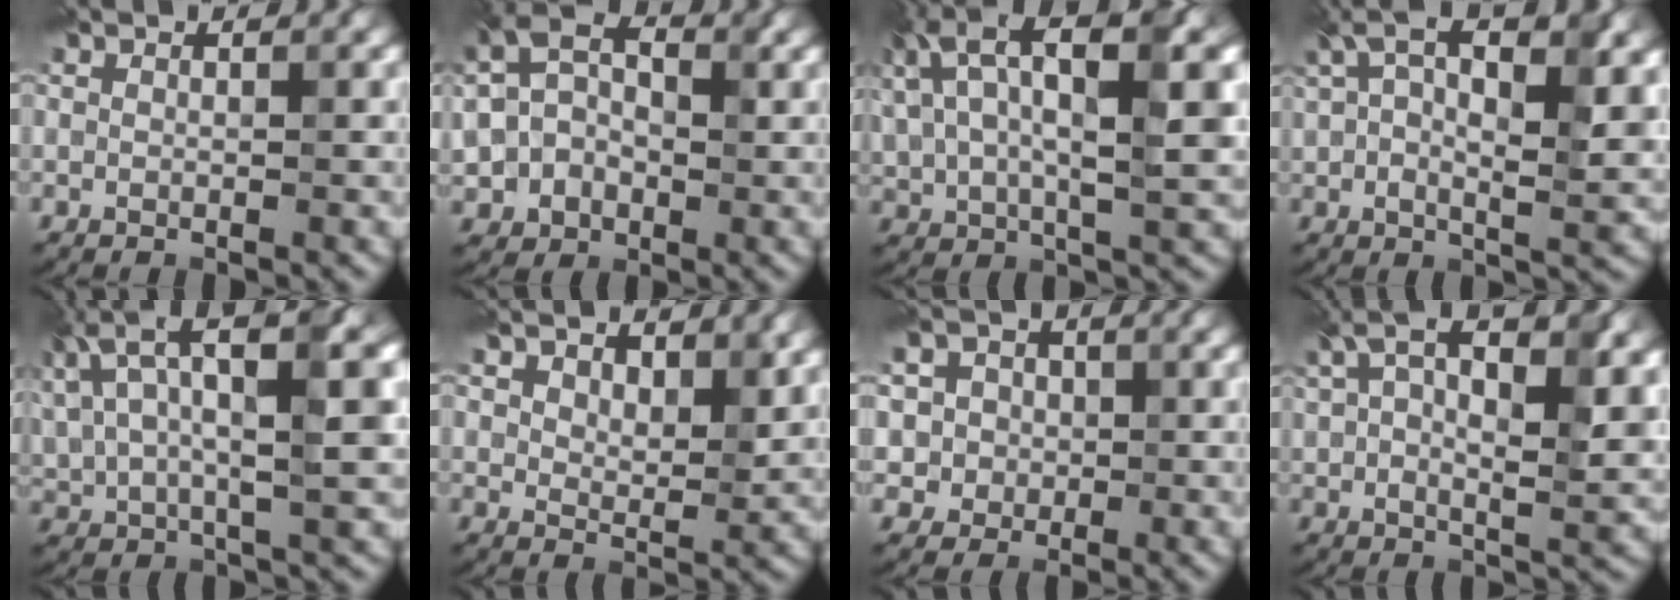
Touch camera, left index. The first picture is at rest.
{"total": 6.7, "force": [0.3, 5.1, 4.3], "torque": [-0.093, 0.012, 0.001]}
{"total": 11.2, "force": [5.1, 4.0, 9.2], "torque": [-0.189, 0.021, 0.085]}
{"total": 10.4, "force": [3.5, 5.0, 8.5], "torque": [-0.170, 0.001, 0.055]}
{"total": 11.9, "force": [5.9, 3.6, 9.7], "torque": [-0.198, 0.024, 0.100]}
{"total": 5.2, "force": [3.4, 2.3, 3.1], "torque": [-0.060, -0.003, 0.052]}
{"total": 5.1, "force": [1.2, 4.6, 1.9], "torque": [-0.026, 0.016, 0.001]}
{"total": 11.3, "force": [4.4, 5.3, 8.9], "torque": [-0.171, 0.003, 0.071]}